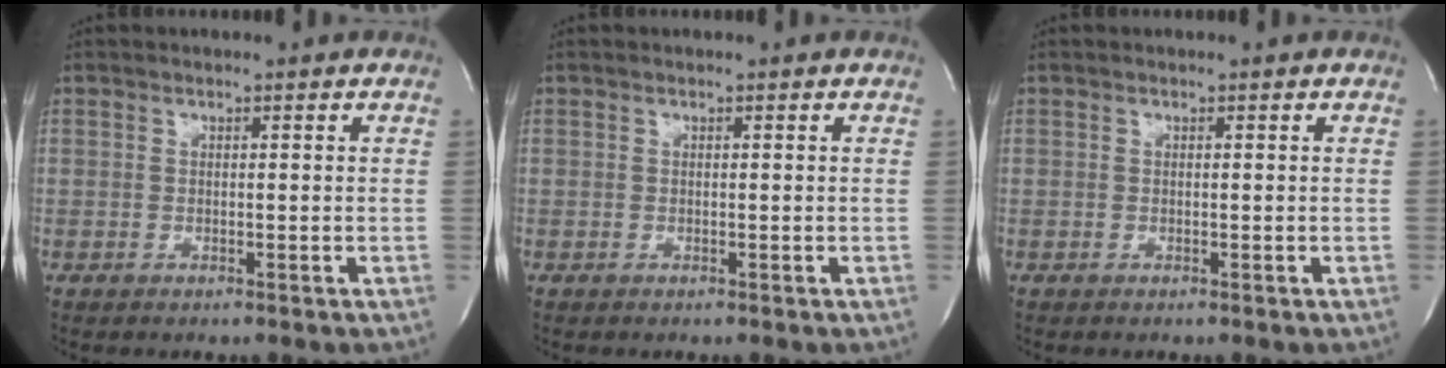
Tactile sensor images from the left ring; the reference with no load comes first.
{"total": 0.0}
{"total": 0.0}